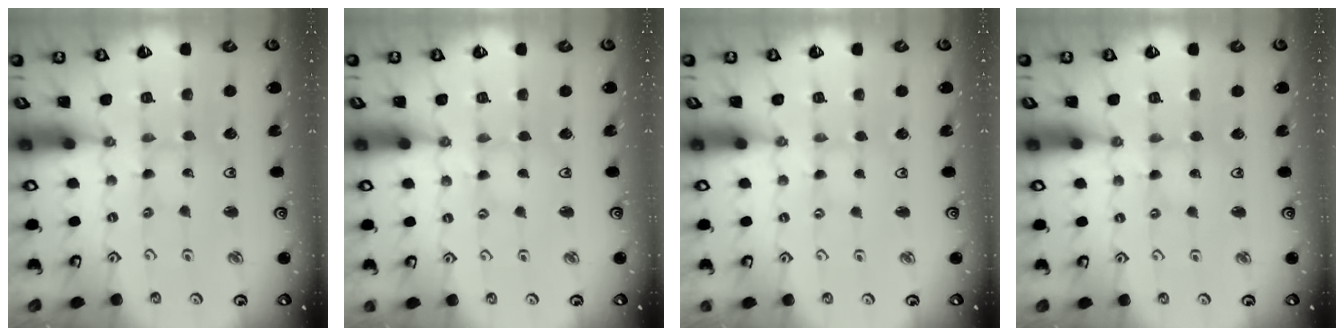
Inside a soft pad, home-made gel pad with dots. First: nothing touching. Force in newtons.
{"total": 1.2, "press": 1.2, "slide": 0.3}
{"total": 0.8, "press": 0.8, "slide": 0.2}
{"total": 0.0}